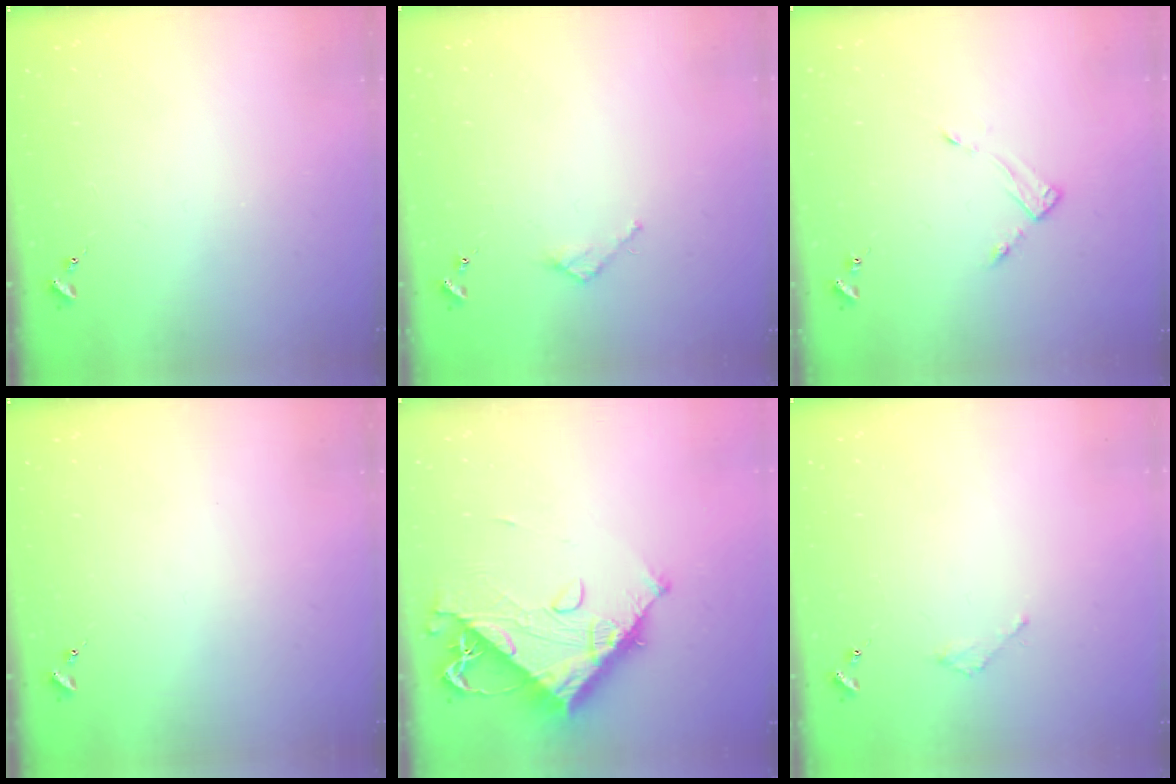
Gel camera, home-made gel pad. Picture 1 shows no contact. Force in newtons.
{"total": 2.7, "press": 2.7, "slide": 0.2}
{"total": 3.4, "press": 3.4, "slide": 0.4}
{"total": 0.0}
{"total": 12.7, "press": 12.7, "slide": 1.5}
{"total": 2.1, "press": 2.1, "slide": 0.2}